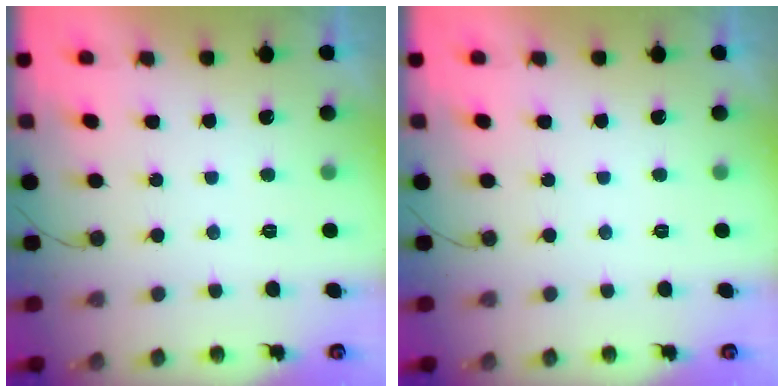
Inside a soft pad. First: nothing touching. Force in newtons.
{"total": 0.0}